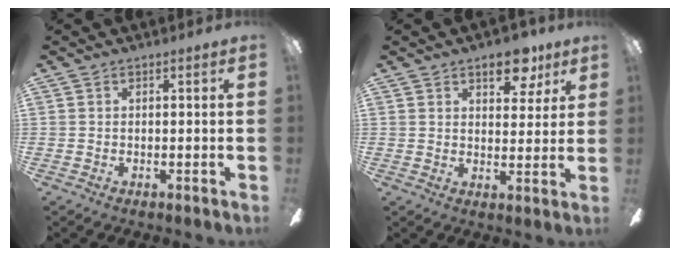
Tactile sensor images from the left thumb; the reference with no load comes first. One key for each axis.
{"total": 8.7, "fx": 5.5, "fy": 4.6, "fz": 4.9, "tx": -0.043, "ty": -0.023, "tz": 0.091}